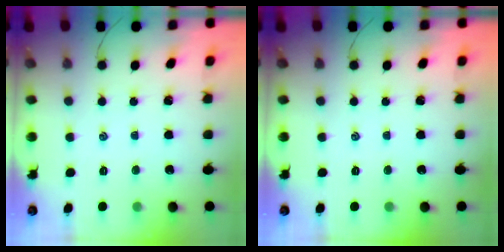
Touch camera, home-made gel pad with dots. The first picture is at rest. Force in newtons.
{"total": 0.0}